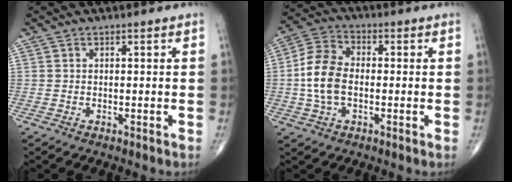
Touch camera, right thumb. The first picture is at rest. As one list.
[{"total": 9.7, "force": [-0.9, 6.1, 7.5], "torque": [-0.153, 0.021, -0.024]}]